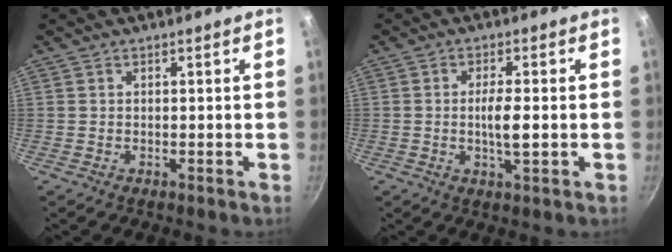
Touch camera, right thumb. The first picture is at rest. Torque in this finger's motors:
{"motor_torque": [1.55, 1.63, 1.19, -1.19, 0.50]}